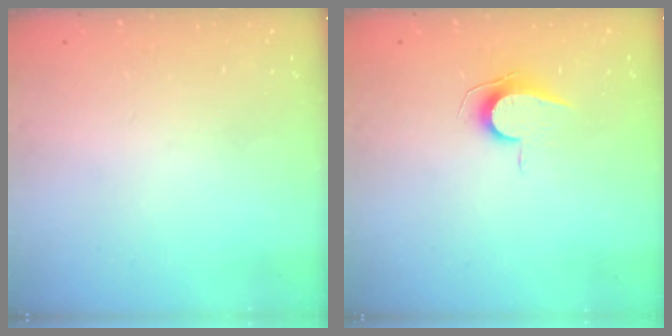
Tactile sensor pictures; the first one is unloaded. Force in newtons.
{"total": 6.8, "press": 6.8, "slide": 0.7}